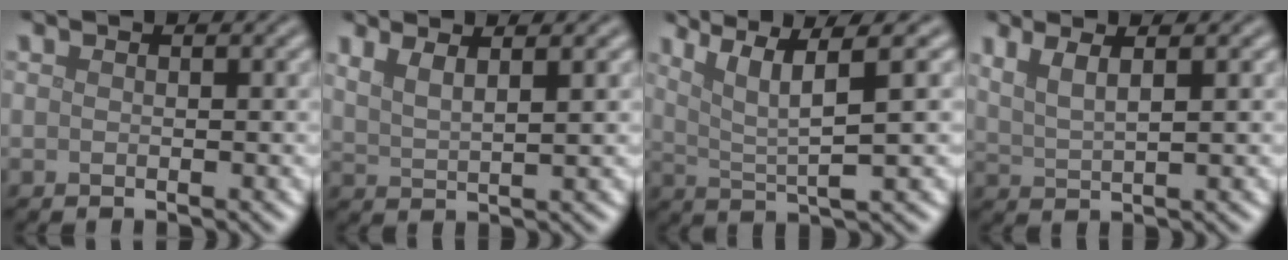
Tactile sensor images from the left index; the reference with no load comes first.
{"total": 2.6, "force": [1.6, 0.7, 1.9], "torque": [-0.024, 0.003, 0.026]}
{"total": 5.8, "force": [3.0, 0.9, 5.0], "torque": [-0.087, 0.010, 0.059]}
{"total": 2.7, "force": [1.4, 0.7, 2.1], "torque": [-0.037, 0.006, 0.024]}